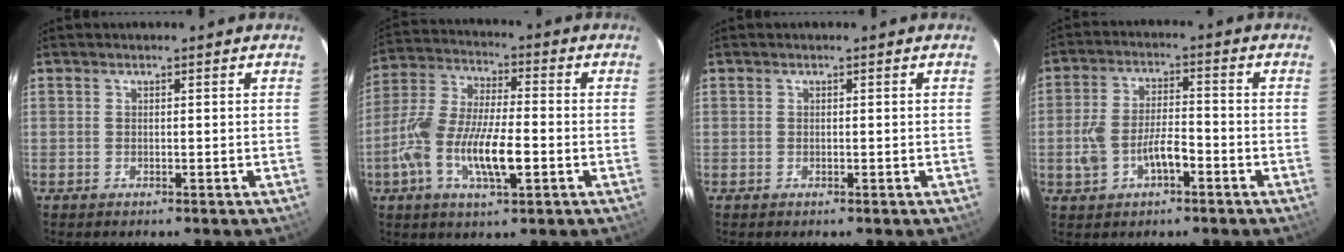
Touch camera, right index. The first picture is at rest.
{"total": 14.2, "force": [-4.4, 4.9, 12.6], "torque": [-0.261, -0.005, -0.083]}
{"total": 0.0}
{"total": 8.3, "force": [-3.3, 4.1, 6.4], "torque": [-0.138, 0.008, -0.051]}